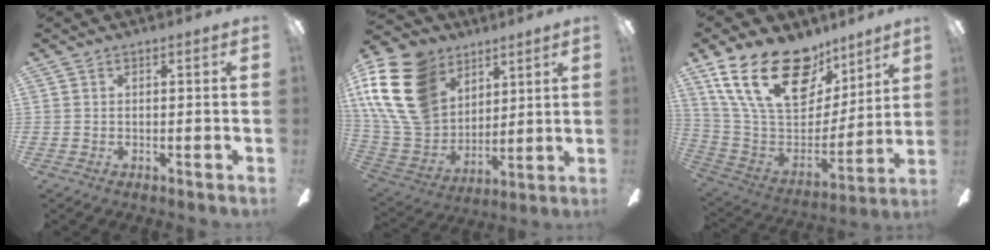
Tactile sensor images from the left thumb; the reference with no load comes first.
{"total": 21.8, "force": [9.9, 15.6, 11.4], "torque": [-0.272, -0.042, 0.183]}
{"total": 26.0, "force": [14.7, 14.4, 16.0], "torque": [-0.291, -0.081, 0.268]}